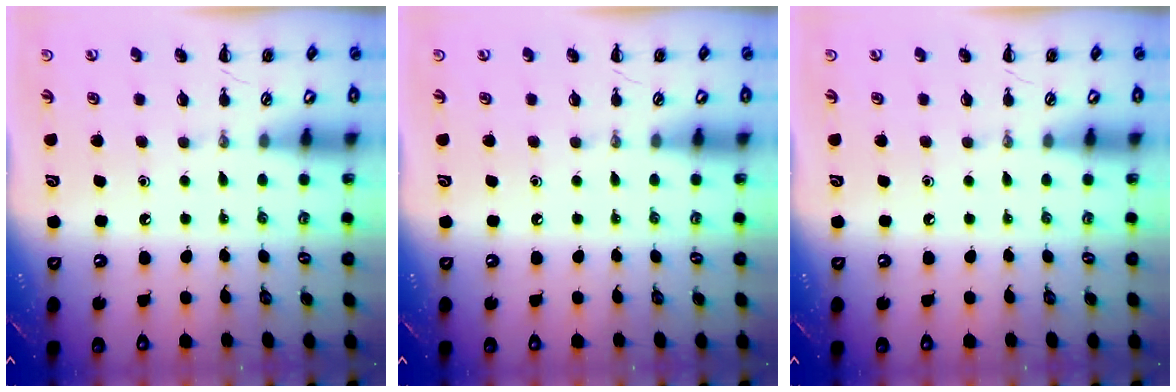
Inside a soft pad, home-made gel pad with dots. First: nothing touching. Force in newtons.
{"total": 0.0}
{"total": 0.0}